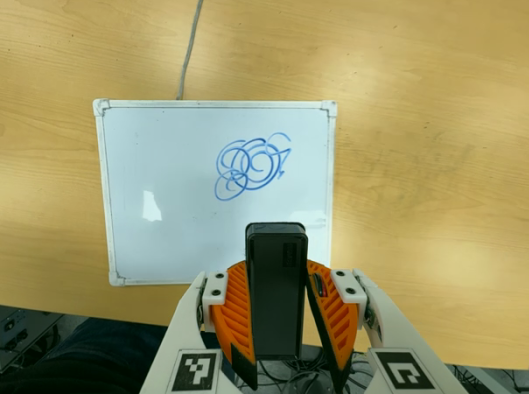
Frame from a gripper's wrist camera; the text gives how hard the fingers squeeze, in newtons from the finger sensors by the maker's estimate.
{"total": 5.5, "left": 4.7, "right": 6.3}